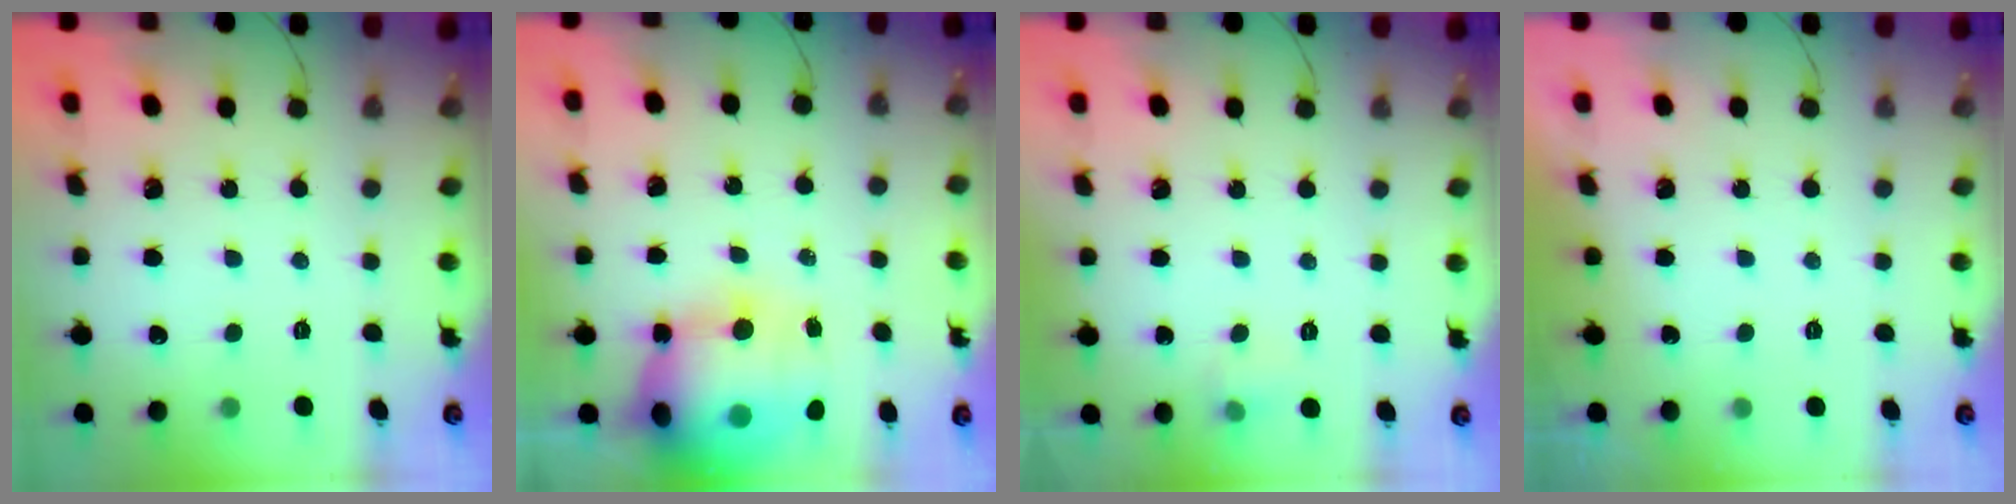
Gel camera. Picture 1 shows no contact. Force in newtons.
{"total": 21.5, "press": 20.9, "slide": 4.9}
{"total": 4.6, "press": 4.3, "slide": 1.6}
{"total": 0.0}